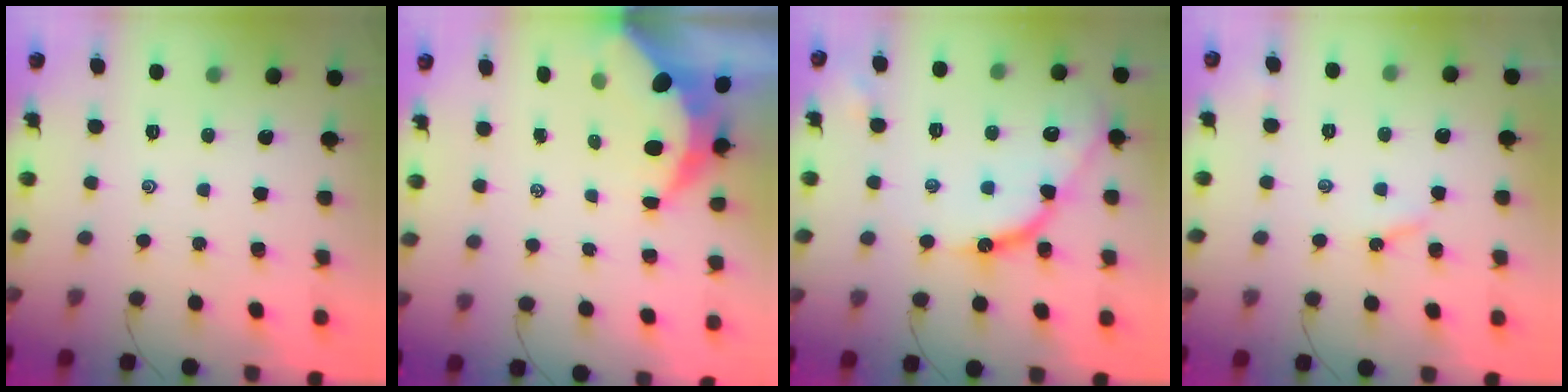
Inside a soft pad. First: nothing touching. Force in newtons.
{"total": 7.6, "press": 7.5, "slide": 0.9}
{"total": 12.4, "press": 12.4, "slide": 0.9}
{"total": 2.5, "press": 2.4, "slide": 0.4}